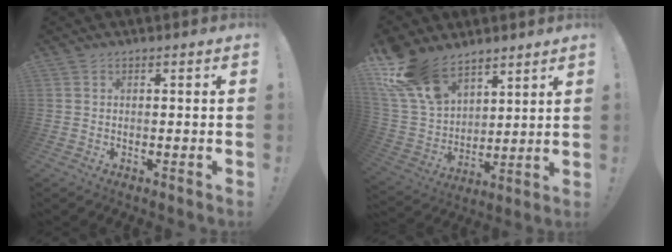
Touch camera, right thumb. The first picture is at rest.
{"total": 17.7, "force": [12.2, 9.9, 8.0], "torque": [-0.168, -0.074, 0.234]}